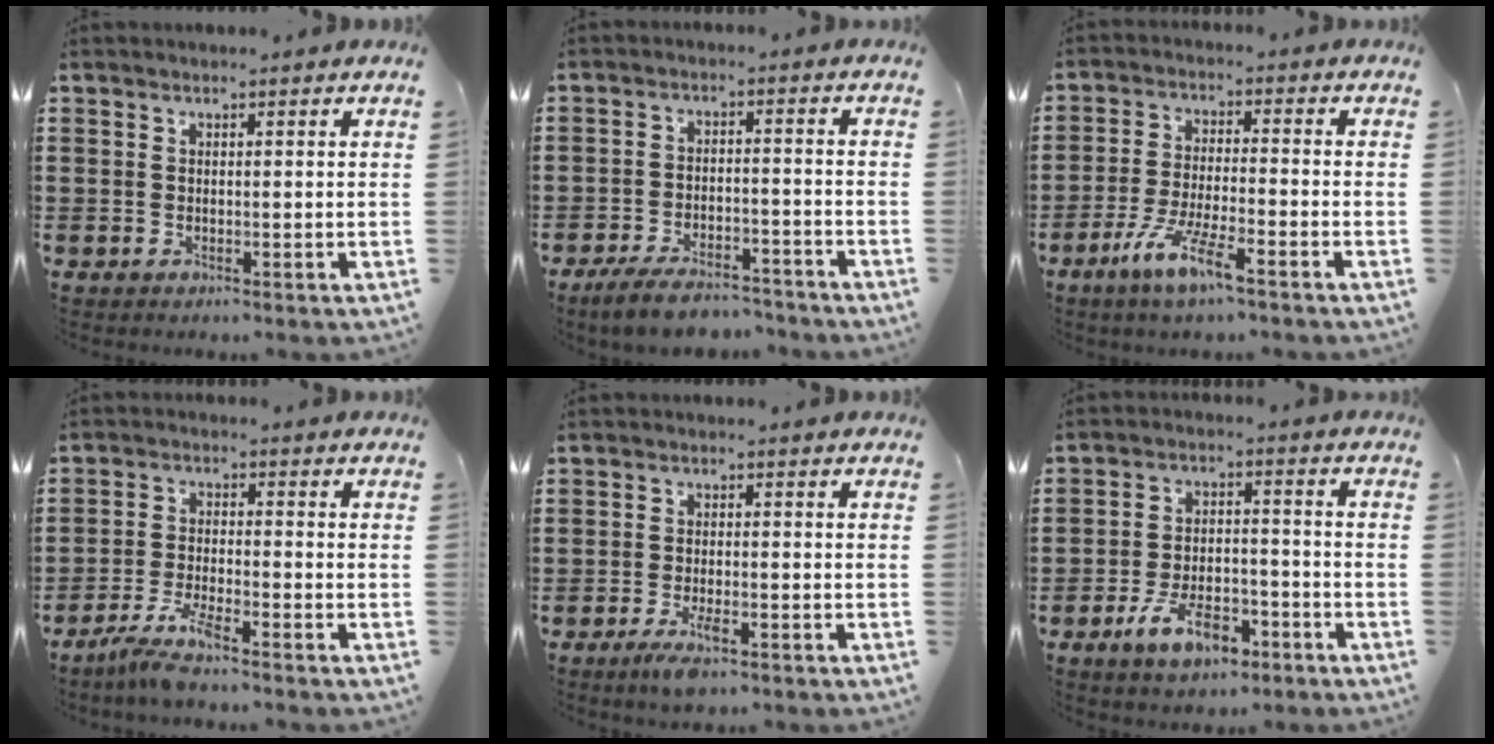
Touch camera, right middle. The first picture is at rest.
{"total": 6.4, "force": [-5.8, 1.5, 2.3], "torque": [-0.044, 0.009, -0.112]}
{"total": 7.2, "force": [-4.8, 1.0, 5.3], "torque": [-0.115, -0.009, -0.092]}
{"total": 4.9, "force": [-3.9, 0.1, 2.9], "torque": [-0.078, -0.017, -0.078]}
{"total": 3.9, "force": [-2.1, 0.8, 3.2], "torque": [-0.072, -0.010, -0.042]}
{"total": 8.0, "force": [-5.1, 3.5, 5.2], "torque": [-0.100, 0.011, -0.092]}